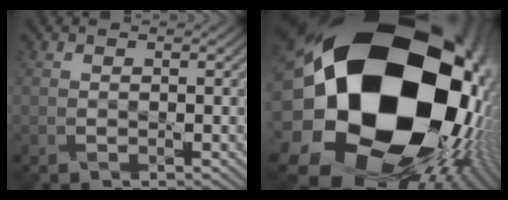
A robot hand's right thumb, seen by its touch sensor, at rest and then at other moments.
{"total": 25.2, "force": [2.8, 19.5, 15.7], "torque": [-0.343, -0.074, 0.049]}